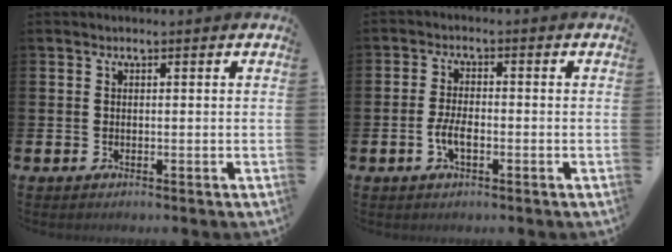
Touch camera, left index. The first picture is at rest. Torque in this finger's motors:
{"motor_torque": [0.54, 0.26, 0.12, 0.11]}